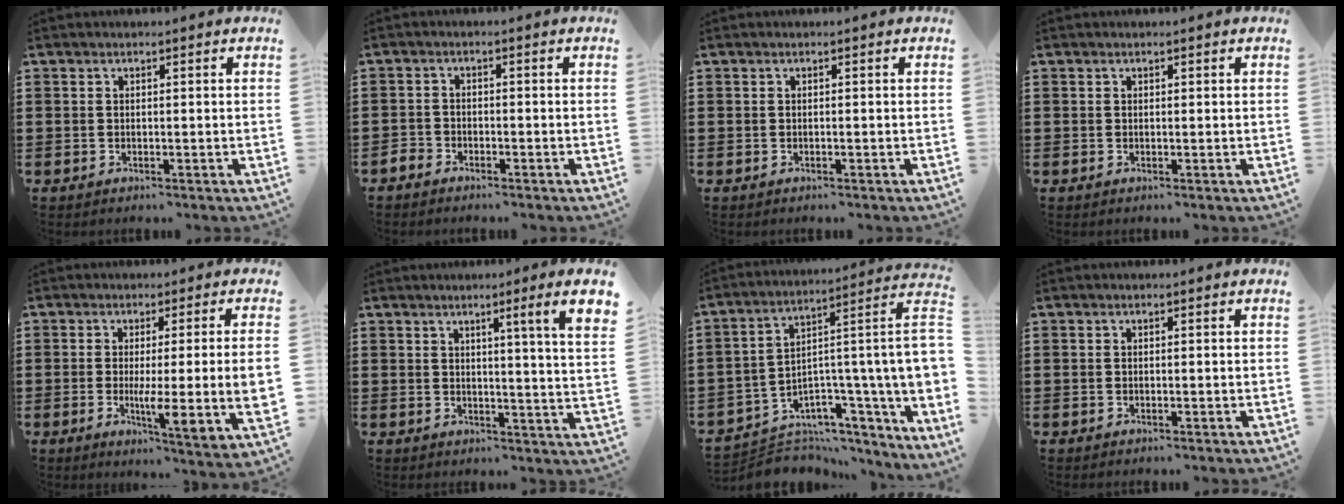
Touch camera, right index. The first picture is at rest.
{"total": 1.7, "force": [-1.5, 0.6, -0.1], "torque": [-0.004, 0.005, -0.034]}
{"total": 0.0}
{"total": 0.0}
{"total": 8.3, "force": [-0.4, 0.7, 8.3], "torque": [-0.134, -0.021, -0.009]}
{"total": 4.6, "force": [2.4, -1.1, 3.8], "torque": [-0.064, -0.020, 0.030]}
{"total": 6.2, "force": [0.0, 2.6, 5.6], "torque": [-0.110, -0.029, 0.000]}
{"total": 0.0}